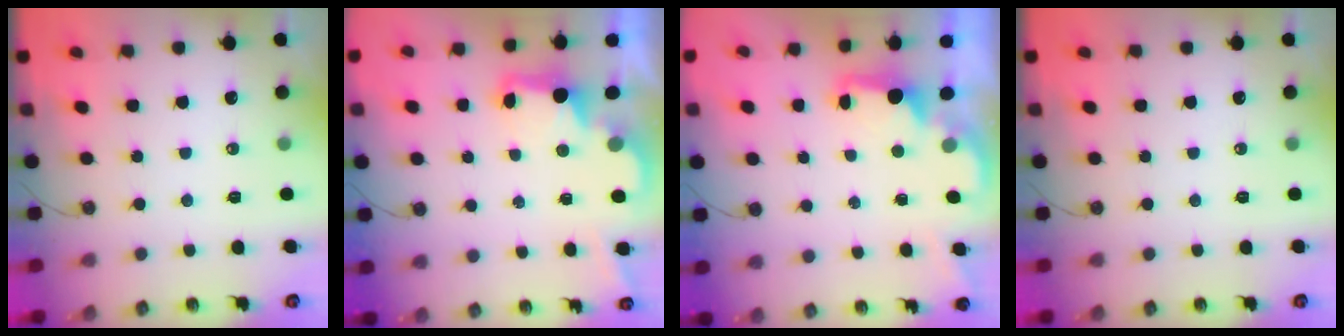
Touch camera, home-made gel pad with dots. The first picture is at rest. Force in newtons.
{"total": 2.7, "press": 2.6, "slide": 0.5}
{"total": 1.7, "press": 1.5, "slide": 0.7}
{"total": 0.0}